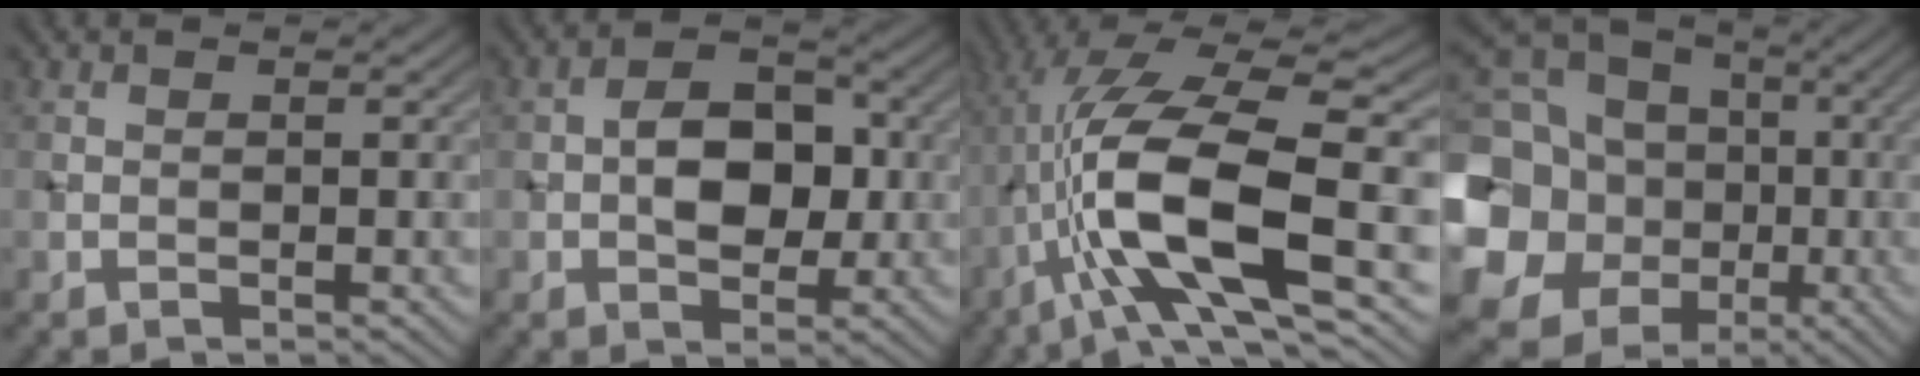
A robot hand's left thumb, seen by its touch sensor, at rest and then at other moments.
{"total": 6.1, "force": [-0.2, 4.3, 4.4], "torque": [-0.064, 0.004, -0.004]}
{"total": 14.6, "force": [-3.0, 4.5, 13.5], "torque": [-0.263, 0.012, -0.052]}
{"total": 21.3, "force": [-2.3, 19.1, 9.2], "torque": [-0.244, -0.025, -0.052]}